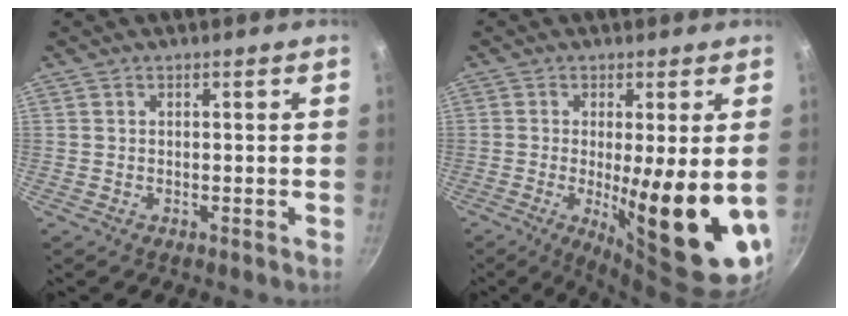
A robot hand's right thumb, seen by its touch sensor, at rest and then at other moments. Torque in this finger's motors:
{"motor_torque": [2.56, 2.45, 2.49, -0.09, 0.48]}